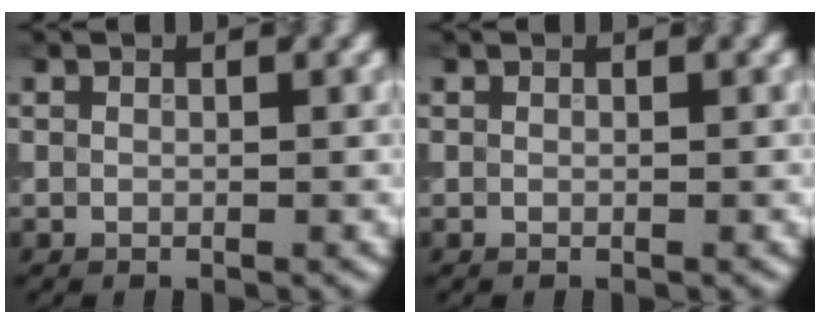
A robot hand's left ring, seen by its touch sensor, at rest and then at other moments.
{"total": 0.0}